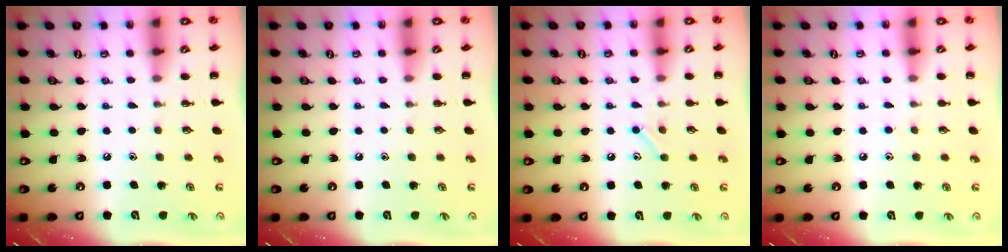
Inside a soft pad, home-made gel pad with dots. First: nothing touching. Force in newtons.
{"total": 0.0}
{"total": 6.8, "press": 6.8, "slide": 0.8}
{"total": 5.3, "press": 4.9, "slide": 2.0}